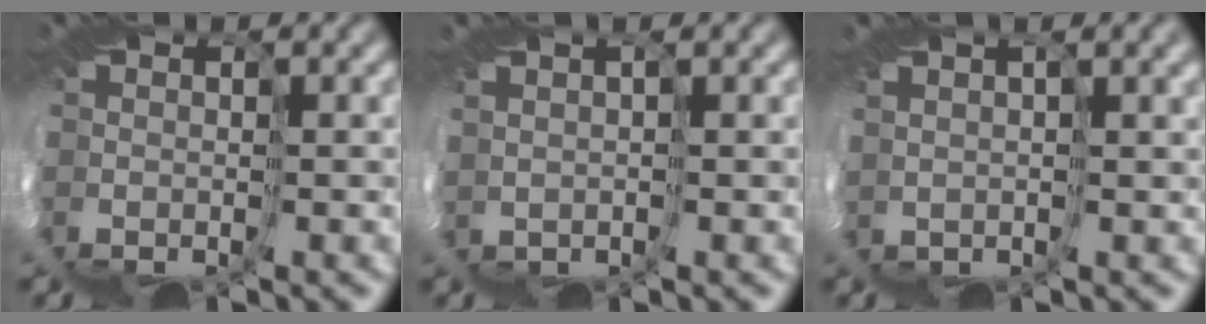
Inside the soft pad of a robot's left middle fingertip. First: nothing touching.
{"total": 2.2, "force": [0.9, -1.3, -1.5], "torque": [0.029, 0.004, 0.022]}
{"total": 2.5, "force": [1.7, -1.6, -0.9], "torque": [0.012, 0.010, 0.031]}